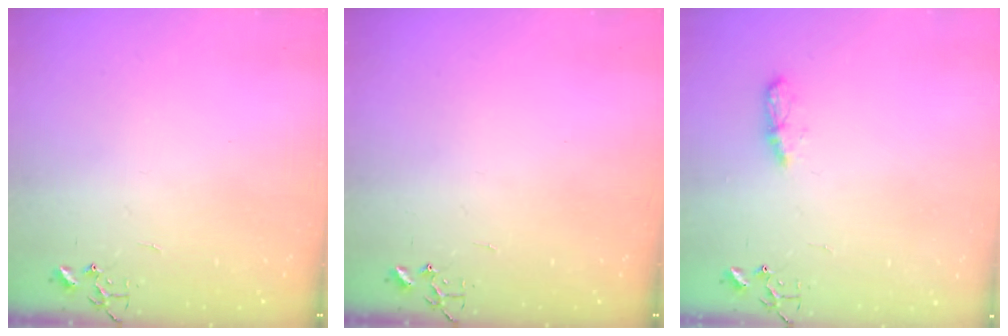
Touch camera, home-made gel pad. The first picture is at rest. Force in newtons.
{"total": 0.0}
{"total": 5.1, "press": 5.1, "slide": 0.5}